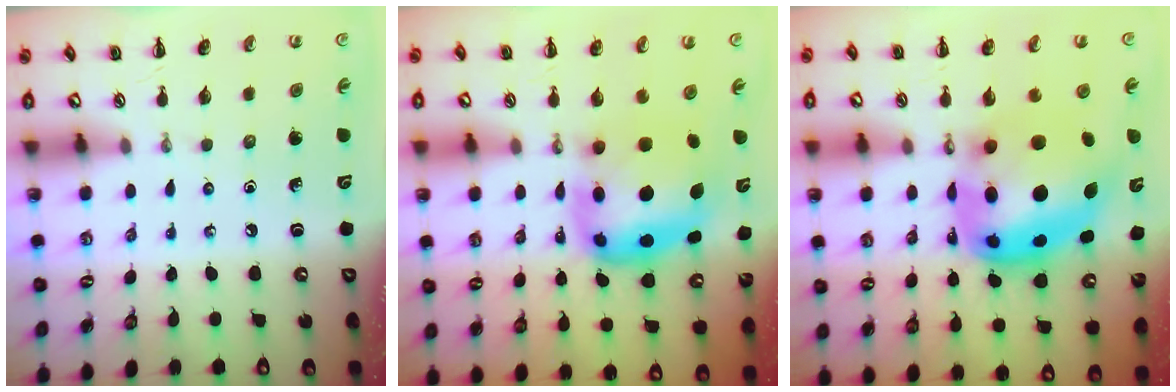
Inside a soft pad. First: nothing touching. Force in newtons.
{"total": 8.4, "press": 8.1, "slide": 2.2}
{"total": 17.3, "press": 16.7, "slide": 4.5}